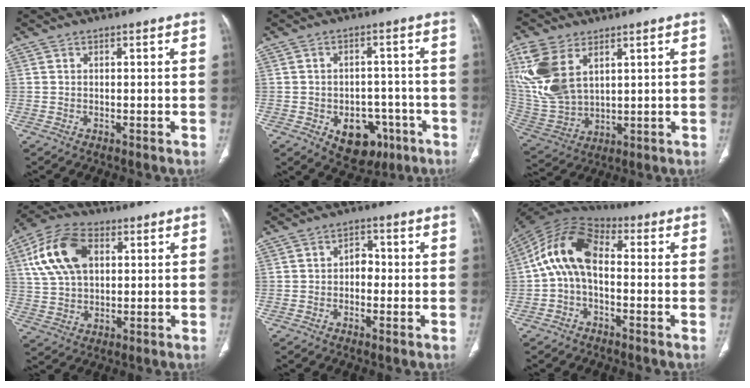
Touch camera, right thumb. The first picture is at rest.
{"total": 10.4, "force": [-4.4, 7.3, 6.0], "torque": [-0.046, 0.030, -0.048]}
{"total": 15.5, "force": [6.1, 9.3, 10.7], "torque": [-0.239, -0.016, 0.138]}
{"total": 14.4, "force": [4.3, 9.1, 10.3], "torque": [-0.192, 0.011, 0.078]}
{"total": 3.8, "force": [-0.4, 2.5, 2.8], "torque": [-0.027, 0.010, -0.013]}
{"total": 12.3, "force": [-0.2, 7.3, 9.9], "torque": [-0.176, 0.035, -0.019]}